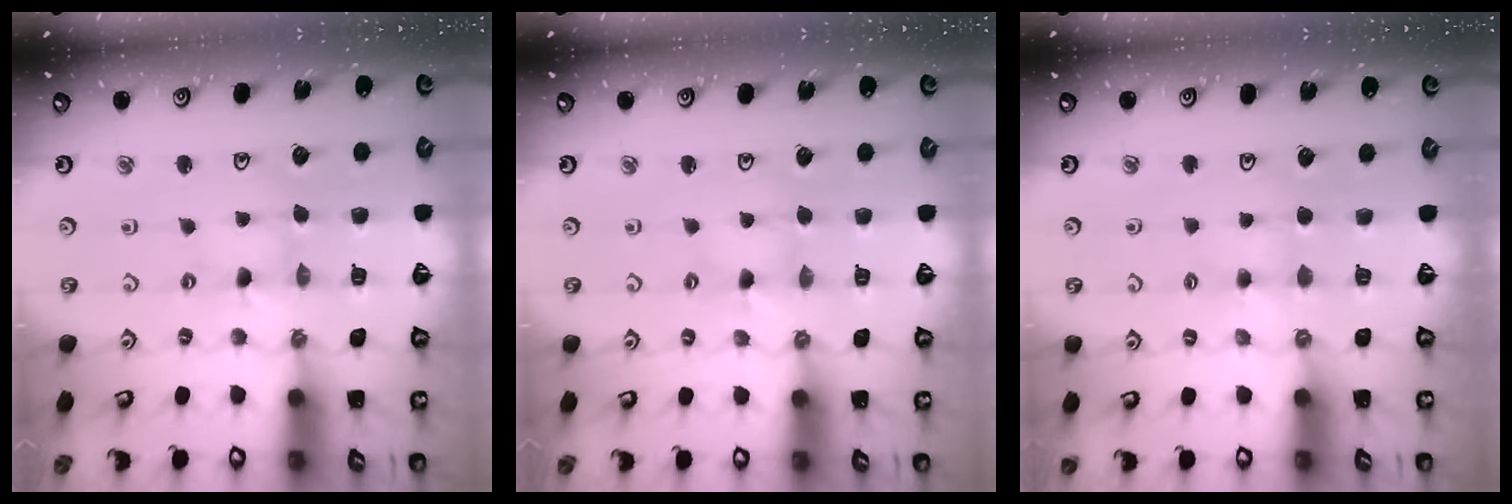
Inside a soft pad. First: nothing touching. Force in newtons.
{"total": 0.7, "press": 0.6, "slide": 0.2}
{"total": 2.4, "press": 2.4, "slide": 0.3}